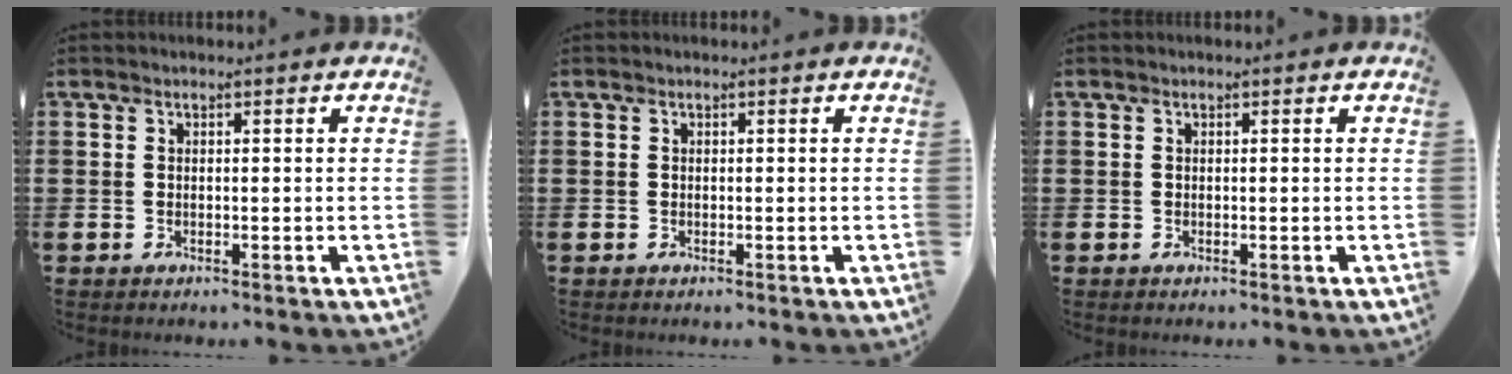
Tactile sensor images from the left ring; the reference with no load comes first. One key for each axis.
{"total": 0.0}
{"total": 0.0}